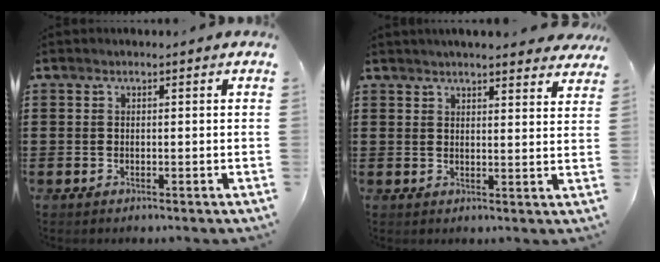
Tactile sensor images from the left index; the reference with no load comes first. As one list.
[{"total": 3.7, "force": [3.6, -0.1, 0.9], "torque": [-0.028, -0.009, 0.065]}]